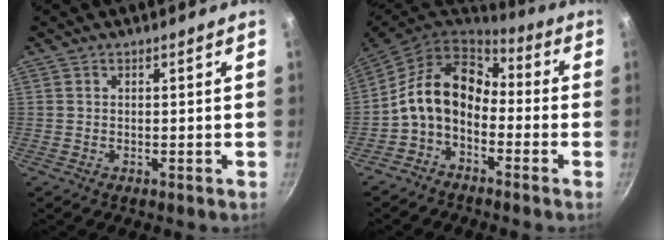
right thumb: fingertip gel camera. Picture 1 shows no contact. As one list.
[{"total": 12.5, "force": [-2.3, 8.9, 8.5], "torque": [-0.143, 0.054, -0.060]}]